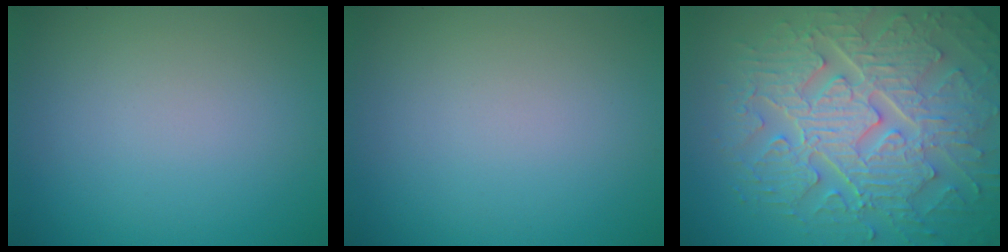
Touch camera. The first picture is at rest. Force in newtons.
{"total": 0.0}
{"total": 9.2, "press": 6.8, "slide": 6.2}